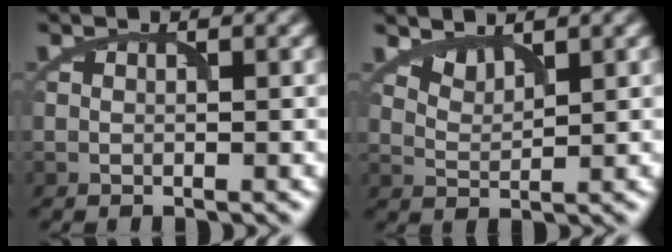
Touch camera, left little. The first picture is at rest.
{"total": 1.7, "force": [1.5, 0.4, 0.6], "torque": [-0.011, -0.006, 0.038]}